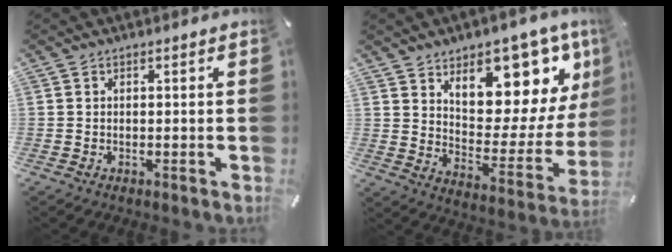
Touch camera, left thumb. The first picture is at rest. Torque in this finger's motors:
{"motor_torque": [3.09, 1.92, 1.43, -1.35, 0.20]}